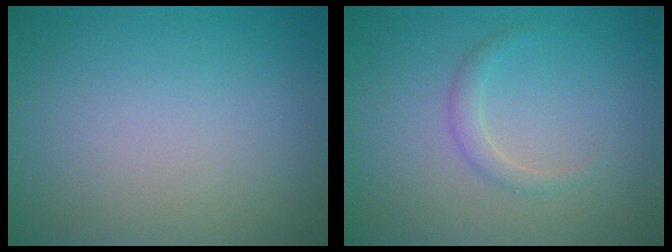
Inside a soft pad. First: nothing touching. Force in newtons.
{"total": 1.2, "press": 1.2, "slide": 0.0}